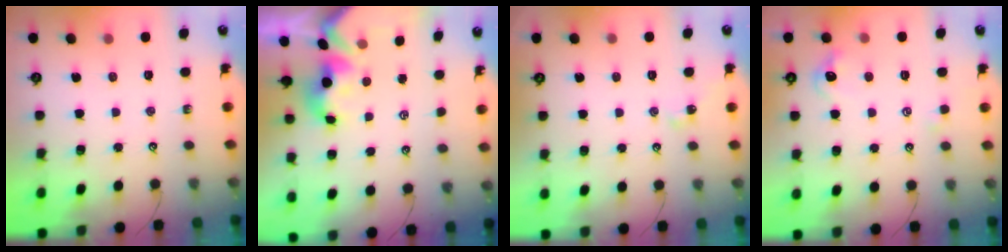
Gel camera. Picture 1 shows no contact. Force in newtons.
{"total": 1.7, "press": 1.5, "slide": 0.7}
{"total": 2.2, "press": 2.1, "slide": 0.5}
{"total": 0.8, "press": 0.5, "slide": 0.7}